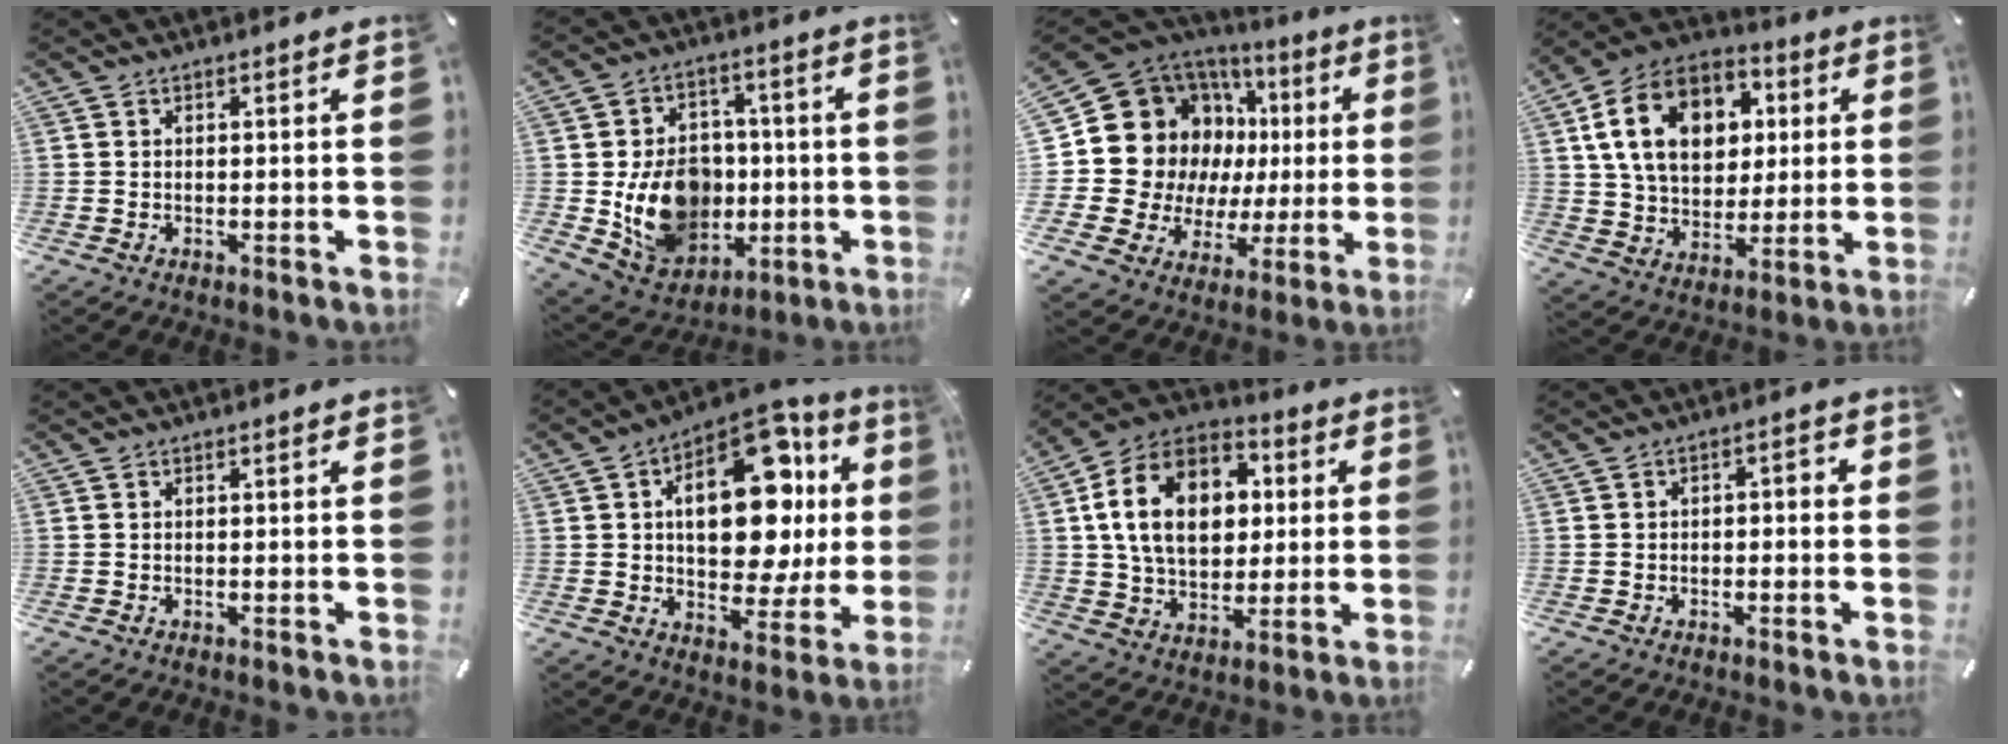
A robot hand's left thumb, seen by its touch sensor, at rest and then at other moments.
{"total": 15.4, "force": [-1.6, 12.9, 8.2], "torque": [-0.151, 0.003, -0.015]}
{"total": 19.8, "force": [5.7, 16.6, 9.2], "torque": [-0.161, -0.054, 0.137]}
{"total": 17.2, "force": [5.0, 13.1, 10.1], "torque": [-0.196, -0.003, 0.093]}
{"total": 0.0}
{"total": 22.4, "force": [5.8, 12.7, 17.6], "torque": [-0.243, -0.035, 0.094]}
{"total": 17.8, "force": [3.1, 13.0, 11.7], "torque": [-0.231, 0.003, 0.054]}
{"total": 1.9, "force": [-1.1, 1.1, 1.1], "torque": [-0.020, 0.010, -0.024]}